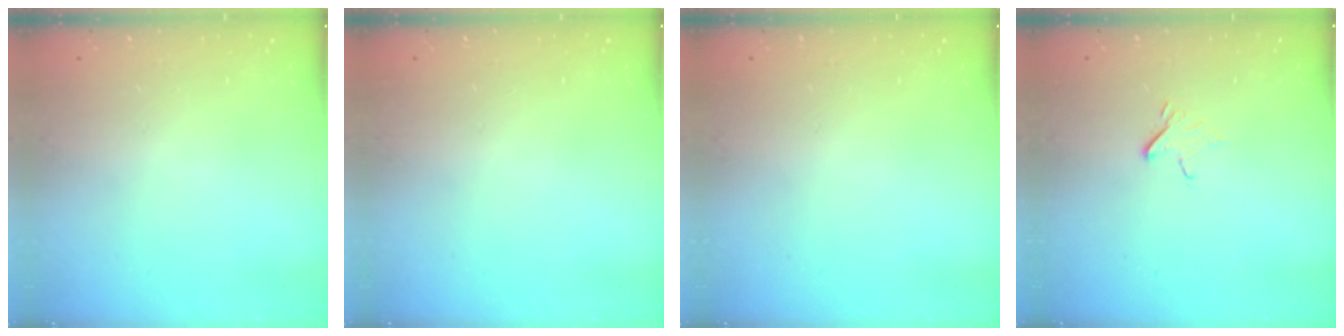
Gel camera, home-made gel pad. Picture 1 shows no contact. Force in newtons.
{"total": 0.0}
{"total": 0.0}
{"total": 3.8, "press": 3.8, "slide": 0.3}